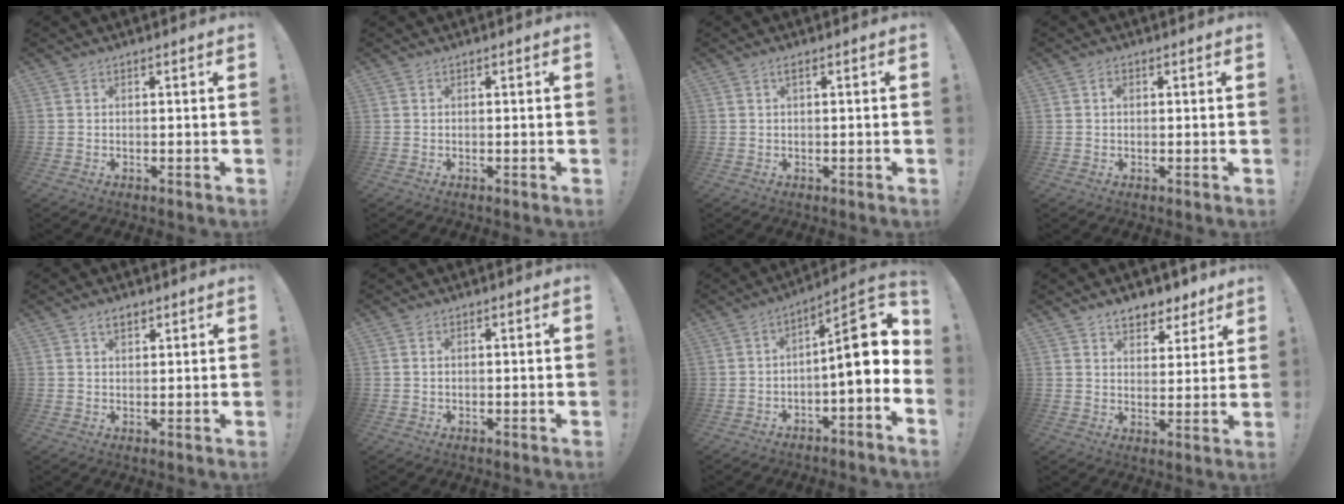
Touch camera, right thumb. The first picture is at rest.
{"total": 0.0}
{"total": 1.0, "force": [0.4, -0.1, 1.0], "torque": [-0.020, 0.003, 0.005]}
{"total": 0.9, "force": [0.0, 0.7, 0.5], "torque": [-0.005, 0.002, -0.001]}
{"total": 2.8, "force": [1.8, 1.4, 1.7], "torque": [-0.027, -0.004, 0.030]}
{"total": 0.9, "force": [0.4, 0.6, 0.6], "torque": [-0.018, 0.005, 0.009]}
{"total": 13.1, "force": [0.9, 4.2, 12.4], "torque": [-0.170, 0.000, 0.012]}
{"total": 7.5, "force": [5.8, 4.1, 2.3], "torque": [-0.018, -0.042, 0.105]}